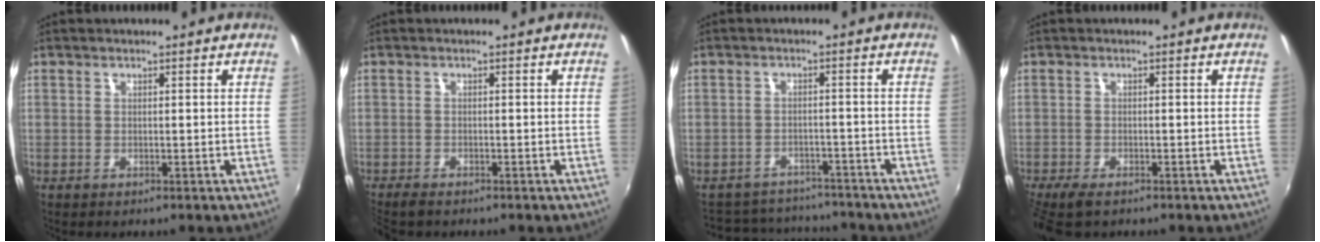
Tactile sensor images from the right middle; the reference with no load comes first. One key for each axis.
{"total": 3.2, "fx": -2.8, "fy": 0.6, "fz": 1.3, "tx": -0.034, "ty": -0.019, "tz": -0.054}
{"total": 11.1, "fx": -9.9, "fy": 4.3, "fz": 2.3, "tx": -0.062, "ty": 0.023, "tz": -0.136}
{"total": 5.0, "fx": -3.9, "fy": 1.5, "fz": 2.8, "tx": -0.070, "ty": -0.024, "tz": -0.072}